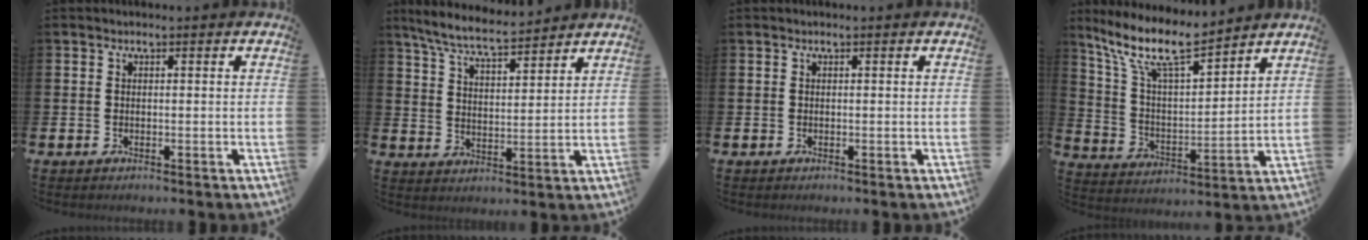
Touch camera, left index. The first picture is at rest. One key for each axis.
{"total": 7.0, "fx": 6.5, "fy": 0.7, "fz": 2.5, "tx": -0.076, "ty": -0.030, "tz": 0.116}
{"total": 0.0}
{"total": 10.6, "fx": 8.9, "fy": 2.0, "fz": 5.4, "tx": -0.142, "ty": -0.044, "tz": 0.157}